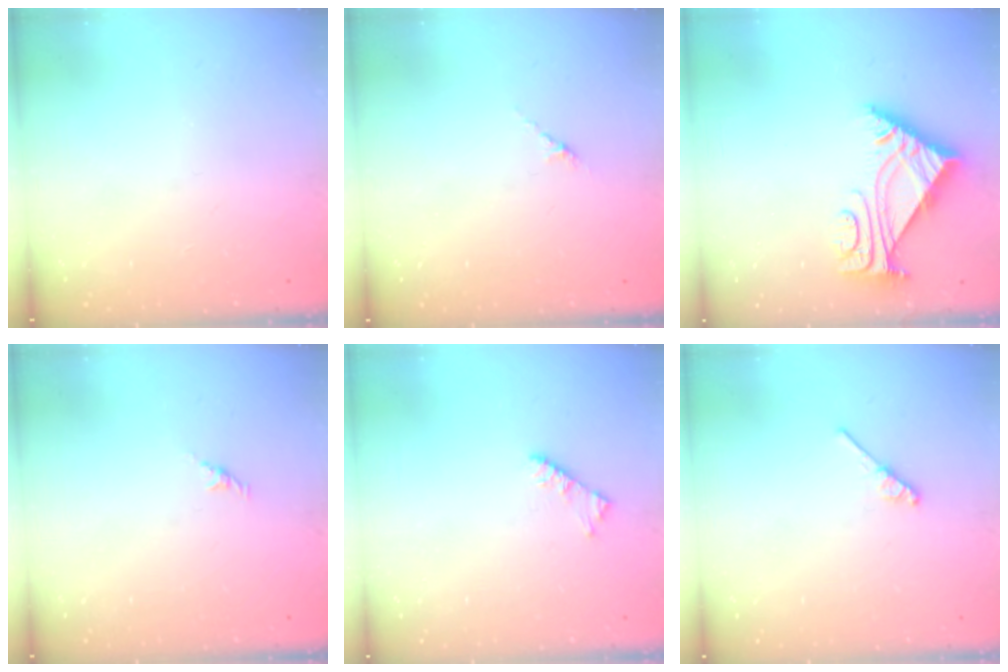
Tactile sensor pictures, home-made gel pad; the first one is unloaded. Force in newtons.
{"total": 2.7, "press": 2.7, "slide": 0.7}
{"total": 5.9, "press": 5.8, "slide": 0.6}
{"total": 2.1, "press": 2.0, "slide": 0.7}
{"total": 3.3, "press": 3.2, "slide": 0.6}
{"total": 4.5, "press": 4.4, "slide": 0.7}